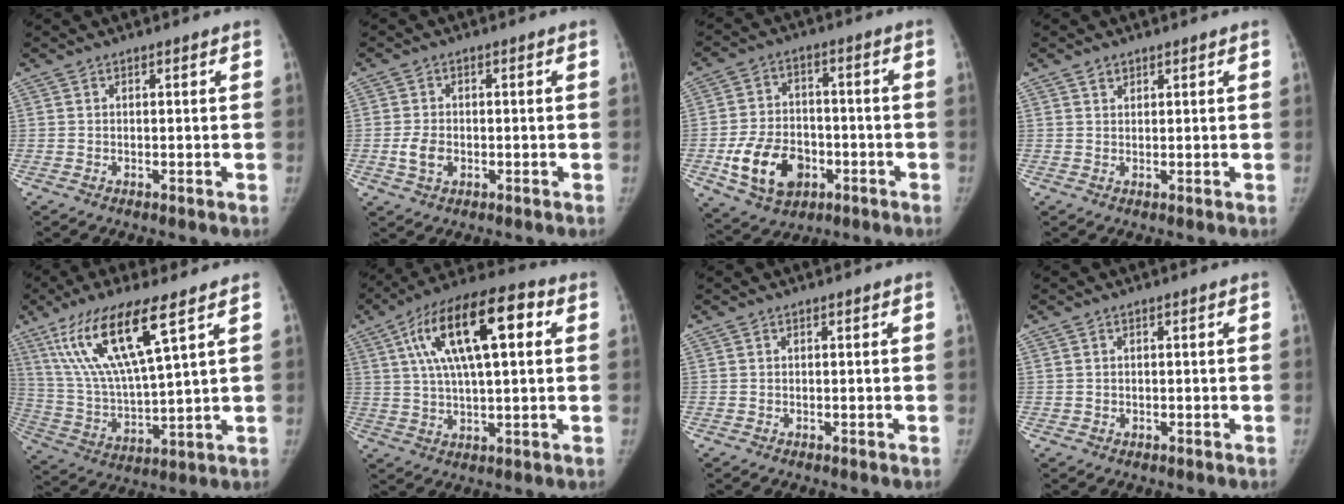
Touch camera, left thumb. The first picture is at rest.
{"total": 4.0, "force": [-1.0, 3.0, 2.5], "torque": [-0.044, 0.004, -0.016]}
{"total": 11.9, "force": [-3.9, 8.5, 7.3], "torque": [-0.109, 0.015, -0.061]}
{"total": 1.3, "force": [0.9, 0.8, 0.4], "torque": [0.000, -0.006, 0.015]}
{"total": 17.8, "force": [9.1, 3.6, 14.8], "torque": [-0.302, -0.033, 0.181]}
{"total": 19.3, "force": [5.6, 7.4, 16.9], "torque": [-0.286, 0.021, 0.085]}
{"total": 0.0}
{"total": 0.6, "force": [-0.1, 0.6, -0.1], "torque": [0.004, 0.002, -0.001]}